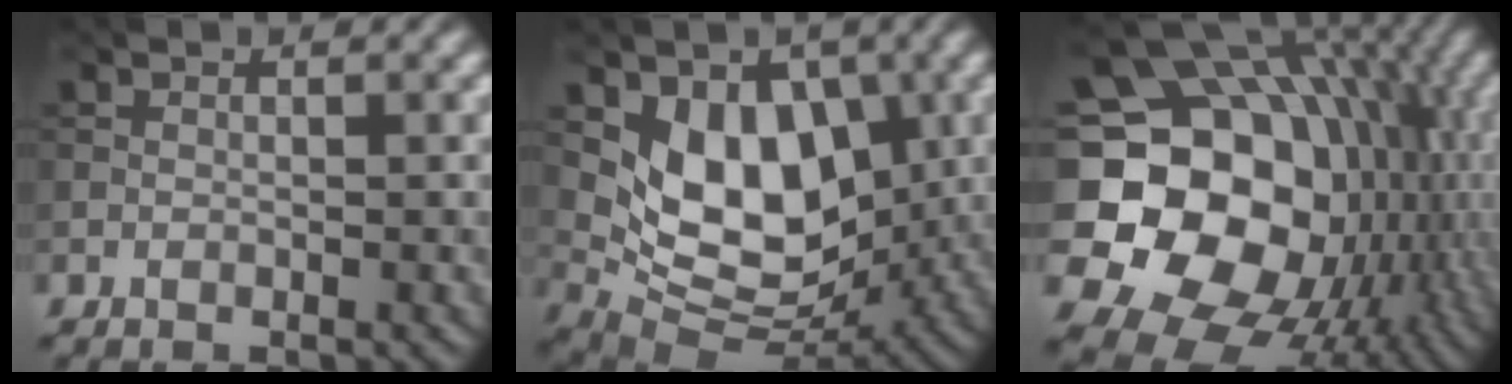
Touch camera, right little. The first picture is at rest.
{"total": 7.9, "force": [1.3, 5.2, 5.8], "torque": [-0.096, -0.022, 0.010]}
{"total": 19.2, "force": [-1.8, 15.5, 11.3], "torque": [-0.218, -0.018, -0.024]}